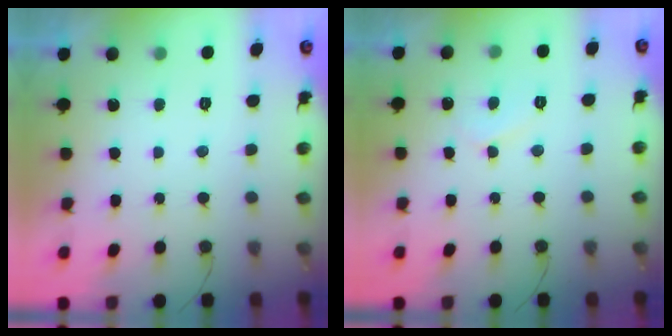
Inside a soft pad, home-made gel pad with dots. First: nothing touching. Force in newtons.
{"total": 4.9, "press": 4.9, "slide": 0.5}